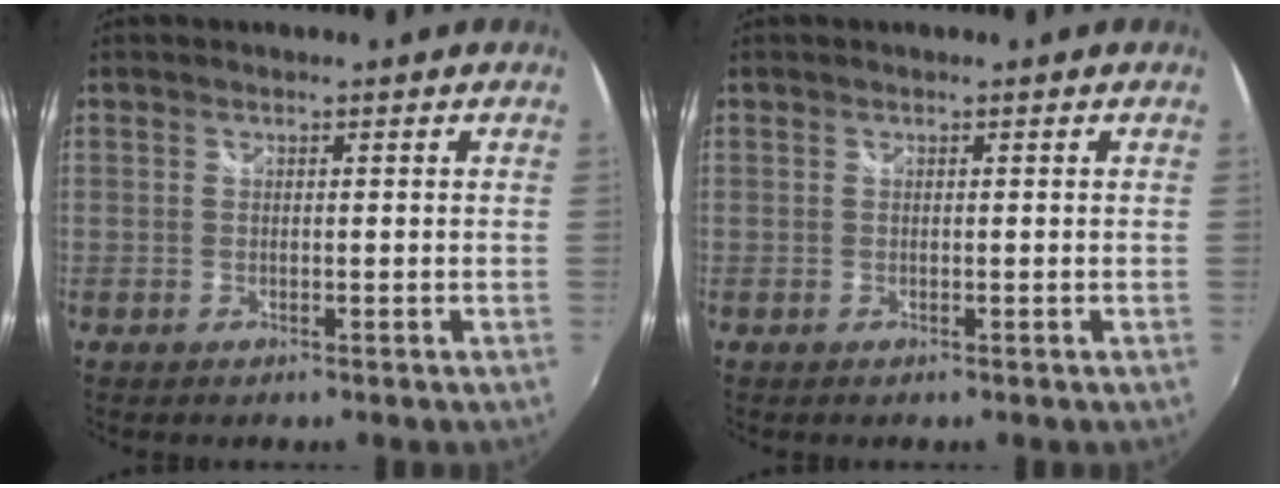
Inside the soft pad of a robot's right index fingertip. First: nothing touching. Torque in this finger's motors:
{"motor_torque": [0.00, 0.00, 0.00, 0.00]}